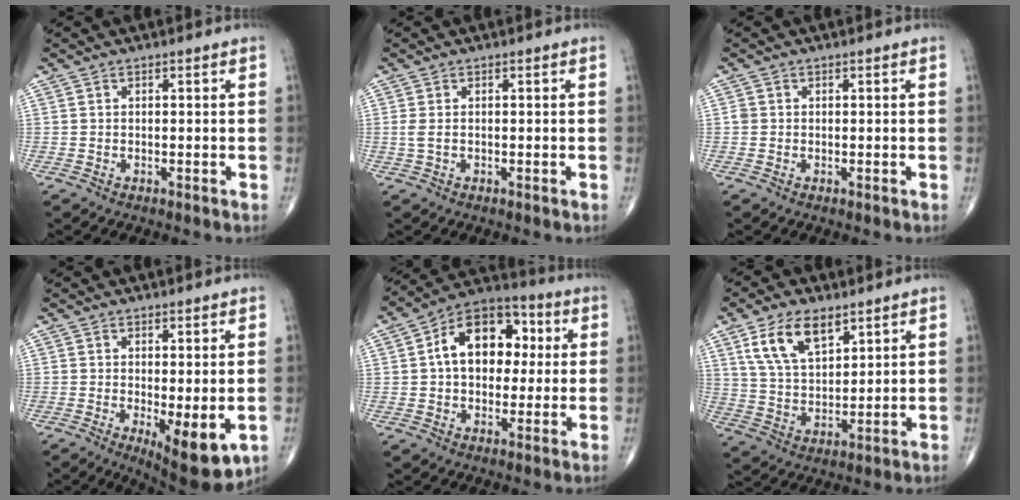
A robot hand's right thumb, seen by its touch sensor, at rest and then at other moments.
{"total": 1.6, "force": [-0.1, 0.8, 1.4], "torque": [-0.041, -0.002, -0.002]}
{"total": 1.0, "force": [0.0, 0.9, 0.3], "torque": [0.000, 0.003, -0.002]}
{"total": 8.9, "force": [-2.0, 3.0, 8.2], "torque": [-0.114, -0.025, -0.022]}
{"total": 15.3, "force": [2.4, 10.4, 11.0], "torque": [-0.131, 0.024, 0.028]}
{"total": 11.2, "force": [6.1, 5.7, 7.4], "torque": [-0.123, -0.025, 0.125]}